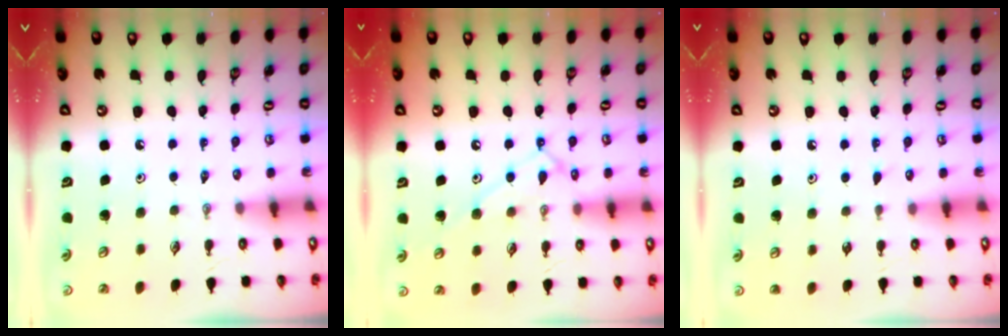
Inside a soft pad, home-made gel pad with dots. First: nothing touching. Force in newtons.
{"total": 12.0, "press": 12.0, "slide": 0.8}
{"total": 5.1, "press": 5.1, "slide": 0.5}